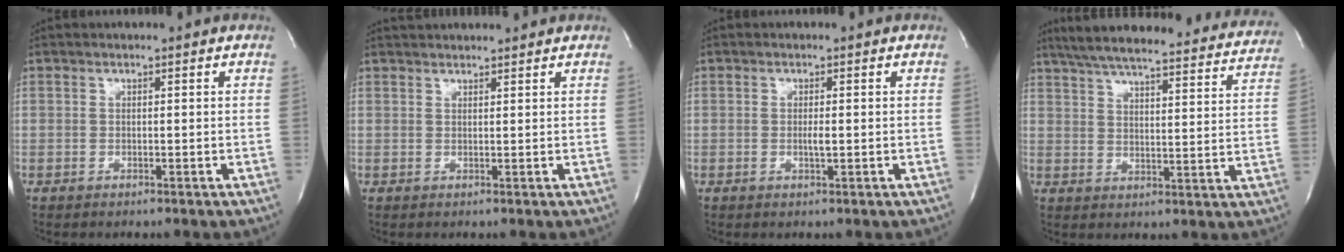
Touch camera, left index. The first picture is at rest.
{"total": 6.2, "force": [6.0, 0.9, 1.6], "torque": [-0.023, 0.035, 0.077]}
{"total": 1.3, "force": [-0.2, 0.1, 1.3], "torque": [-0.028, -0.003, -0.003]}
{"total": 31.5, "force": [28.4, 4.6, 12.8], "torque": [-0.209, -0.039, 0.348]}